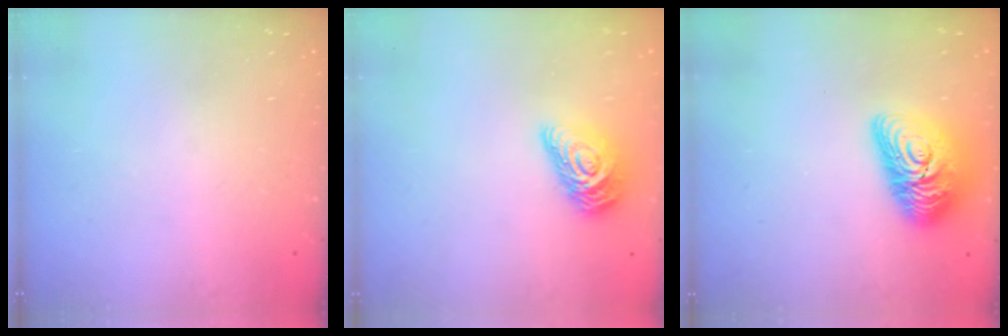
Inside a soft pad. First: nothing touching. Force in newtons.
{"total": 12.2, "press": 12.2, "slide": 0.6}
{"total": 14.6, "press": 14.5, "slide": 1.1}